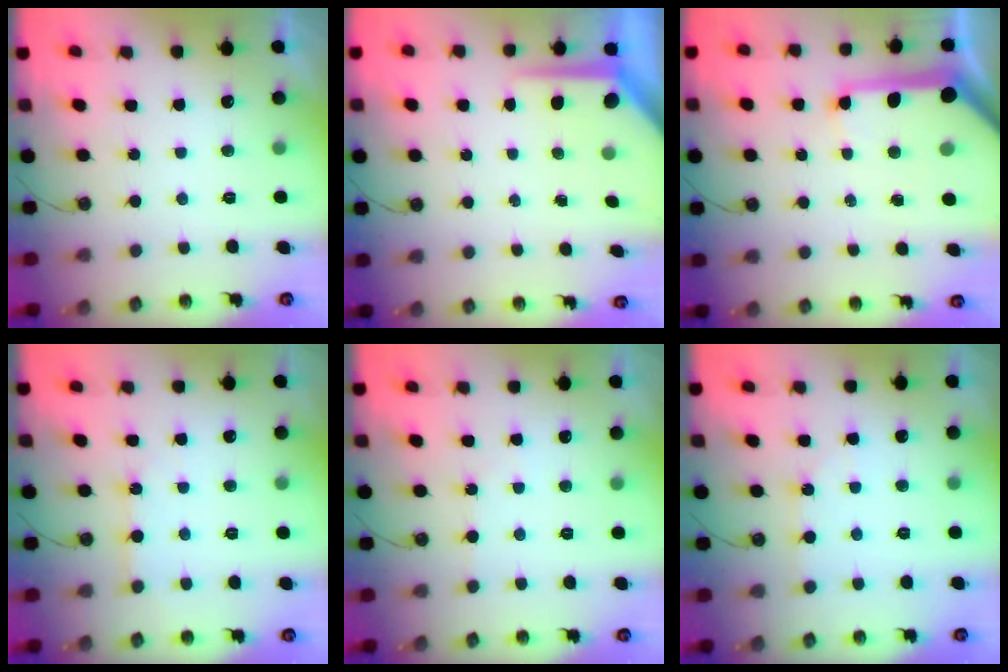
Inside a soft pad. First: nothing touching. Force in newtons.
{"total": 7.2, "press": 7.2, "slide": 0.7}
{"total": 17.1, "press": 16.9, "slide": 2.4}
{"total": 3.9, "press": 3.8, "slide": 0.6}
{"total": 2.7, "press": 2.7, "slide": 0.4}
{"total": 4.1, "press": 4.1, "slide": 0.2}